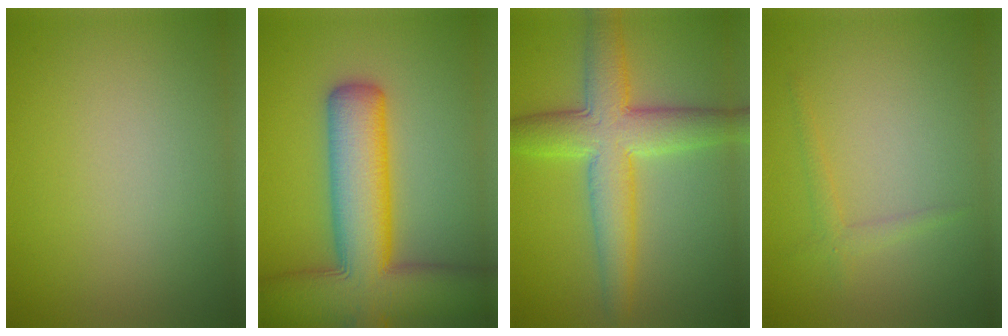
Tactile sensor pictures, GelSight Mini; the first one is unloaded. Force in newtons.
{"total": 12.7, "press": 12.6, "slide": 0.5}
{"total": 7.2, "press": 7.2, "slide": 0.1}
{"total": 1.2, "press": 1.2, "slide": 0.1}